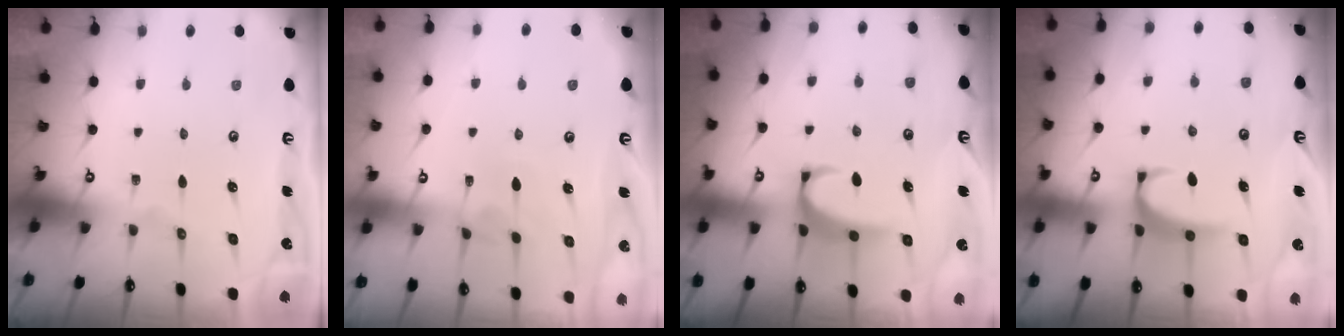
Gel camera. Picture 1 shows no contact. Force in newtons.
{"total": 2.8, "press": 2.8, "slide": 0.3}
{"total": 3.0, "press": 2.8, "slide": 1.0}
{"total": 2.3, "press": 2.2, "slide": 0.7}